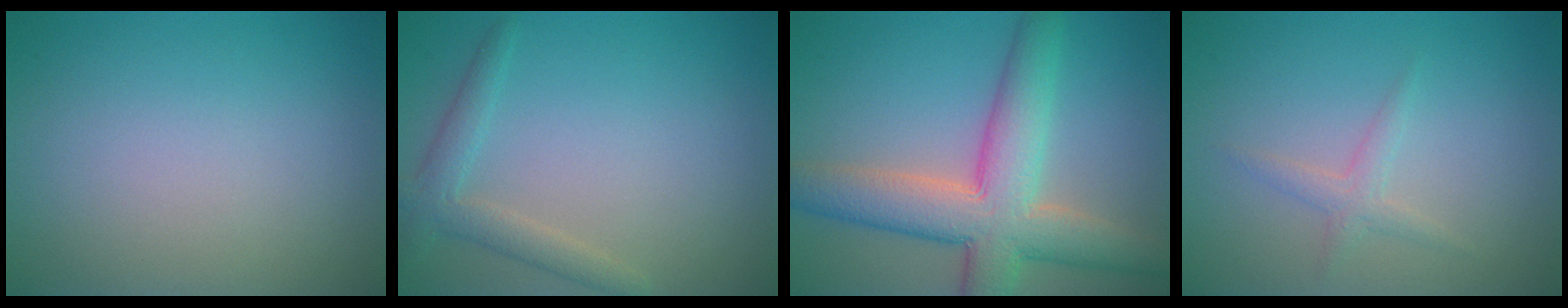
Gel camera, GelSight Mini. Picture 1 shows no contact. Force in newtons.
{"total": 2.5, "press": 2.5, "slide": 0.2}
{"total": 8.5, "press": 8.5, "slide": 0.5}
{"total": 1.5, "press": 1.5, "slide": 0.0}